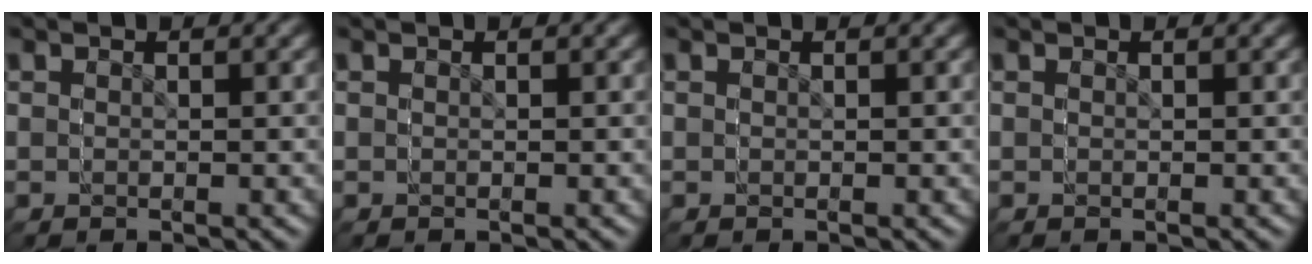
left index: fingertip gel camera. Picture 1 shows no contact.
{"total": 0.0}
{"total": 0.0}
{"total": 0.0}